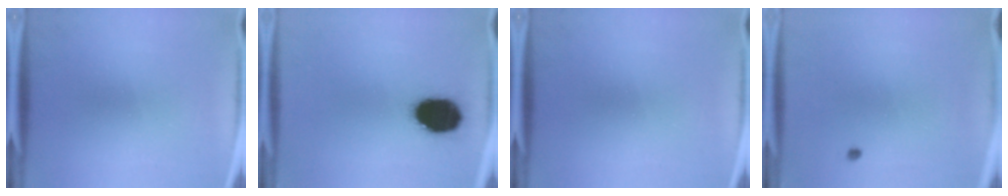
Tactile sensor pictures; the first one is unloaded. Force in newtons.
{"total": 15.9}
{"total": 0.0}
{"total": 0.5}